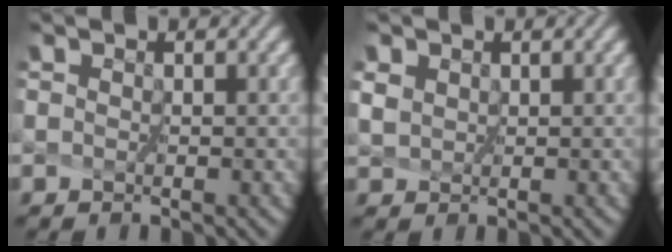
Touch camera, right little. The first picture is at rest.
{"total": 1.2, "force": [0.9, 0.7, 0.2], "torque": [-0.027, 0.004, 0.027]}